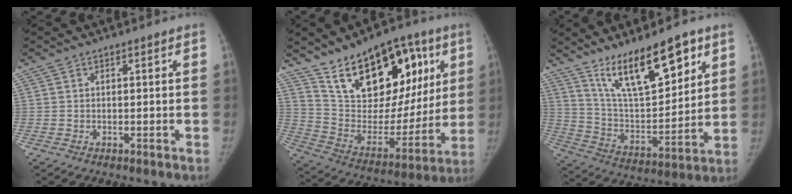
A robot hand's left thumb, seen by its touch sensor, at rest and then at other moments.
{"total": 25.4, "force": [12.9, 13.9, 16.9], "torque": [-0.211, -0.025, 0.226]}
{"total": 18.4, "force": [11.7, 6.2, 12.8], "torque": [-0.176, -0.064, 0.218]}